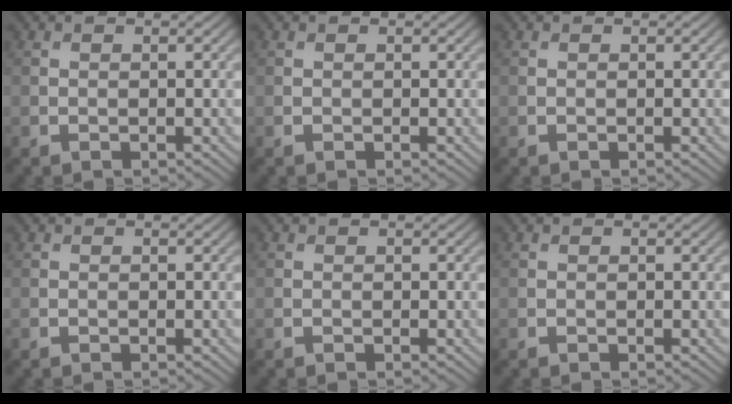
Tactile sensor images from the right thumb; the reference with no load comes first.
{"total": 0.0}
{"total": 0.0}
{"total": 0.0}
{"total": 0.0}
{"total": 0.0}